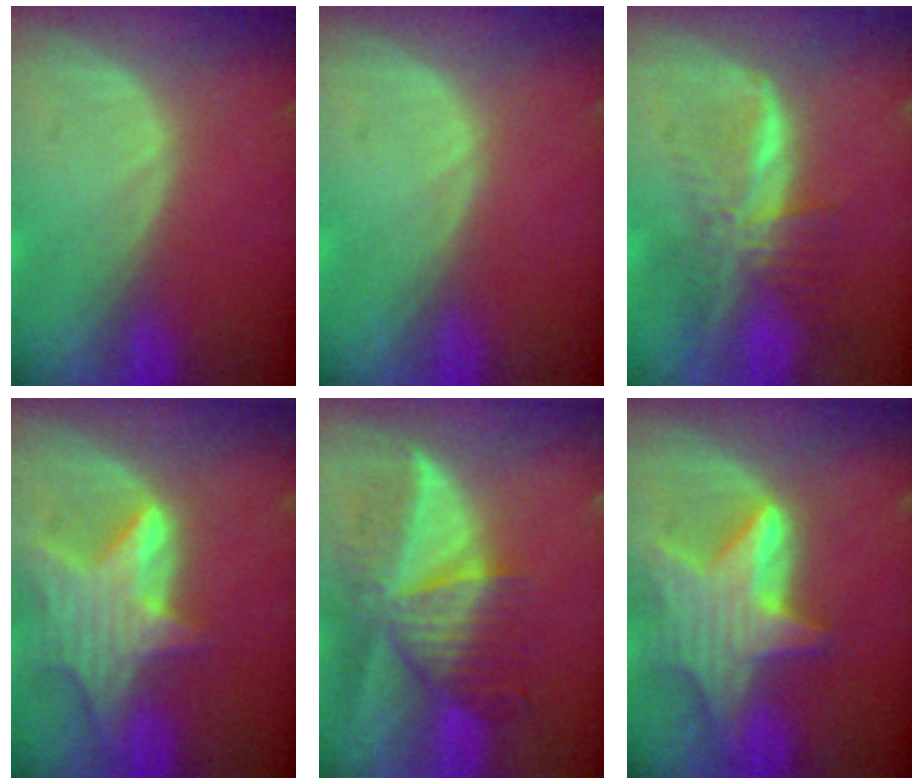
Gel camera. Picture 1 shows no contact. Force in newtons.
{"total": 0.0}
{"total": 8.0, "press": 6.8, "slide": 4.4}
{"total": 7.9, "press": 7.2, "slide": 3.3}
{"total": 9.4, "press": 8.4, "slide": 4.2}
{"total": 8.4, "press": 8.3, "slide": 0.6}